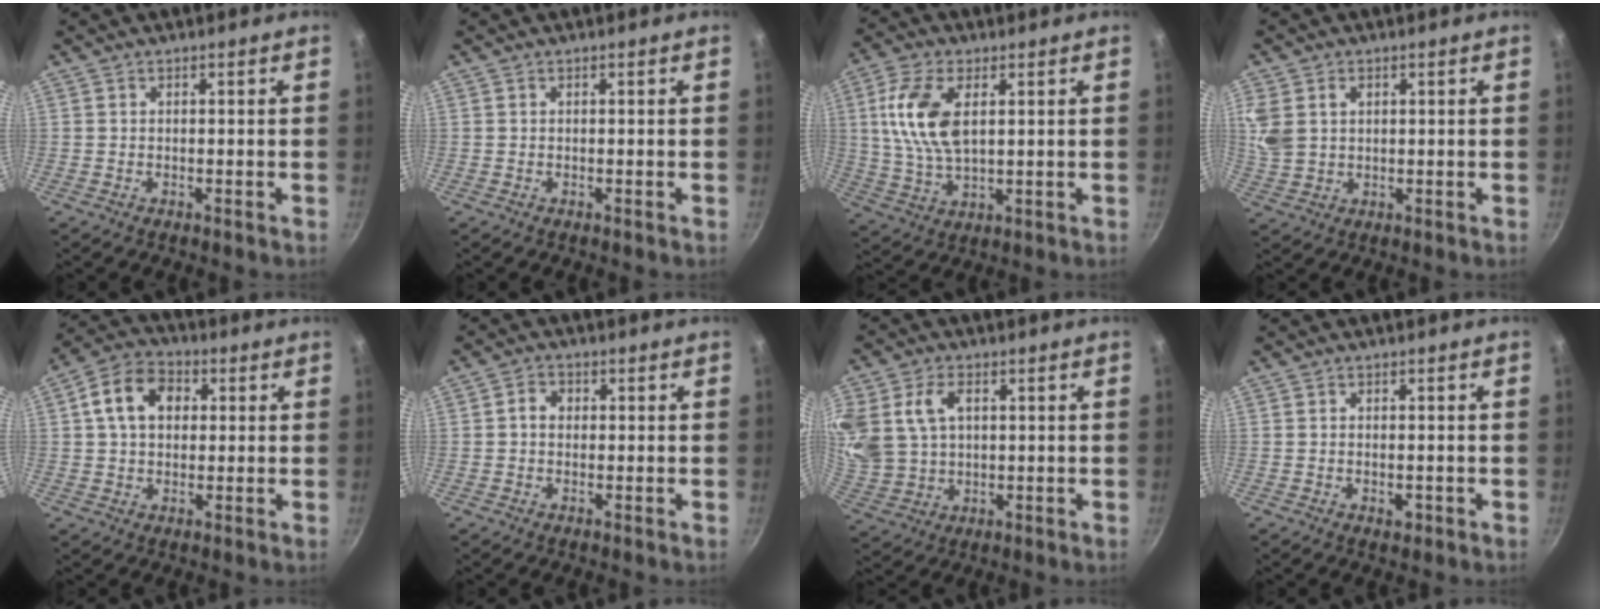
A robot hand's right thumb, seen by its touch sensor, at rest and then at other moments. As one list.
[{"total": 0.0}, {"total": 12.1, "force": [2.8, 6.4, 9.9], "torque": [-0.194, -0.004, 0.056]}, {"total": 7.8, "force": [2.6, 5.8, 4.6], "torque": [-0.092, -0.001, 0.057]}, {"total": 10.7, "force": [2.4, 7.8, 6.9], "torque": [-0.096, 0.018, 0.026]}, {"total": 3.0, "force": [0.2, 2.5, 1.8], "torque": [-0.020, 0.009, -0.001]}, {"total": 17.1, "force": [4.8, 12.8, 10.4], "torque": [-0.238, 0.015, 0.103]}, {"total": 1.9, "force": [-0.6, 1.2, 1.4], "torque": [-0.020, -0.001, -0.009]}]